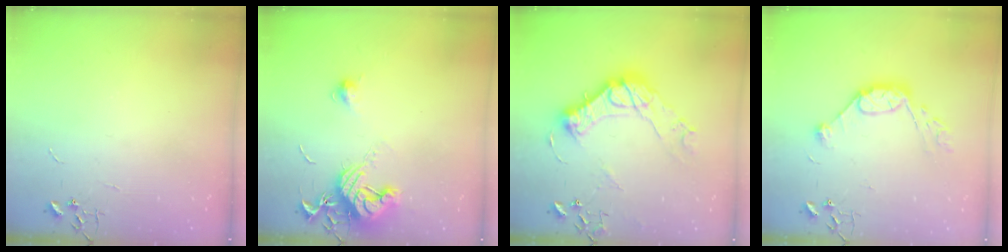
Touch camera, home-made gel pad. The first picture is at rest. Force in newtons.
{"total": 12.9, "press": 12.9, "slide": 0.5}
{"total": 17.5, "press": 17.4, "slide": 1.4}
{"total": 10.6, "press": 10.6, "slide": 0.6}